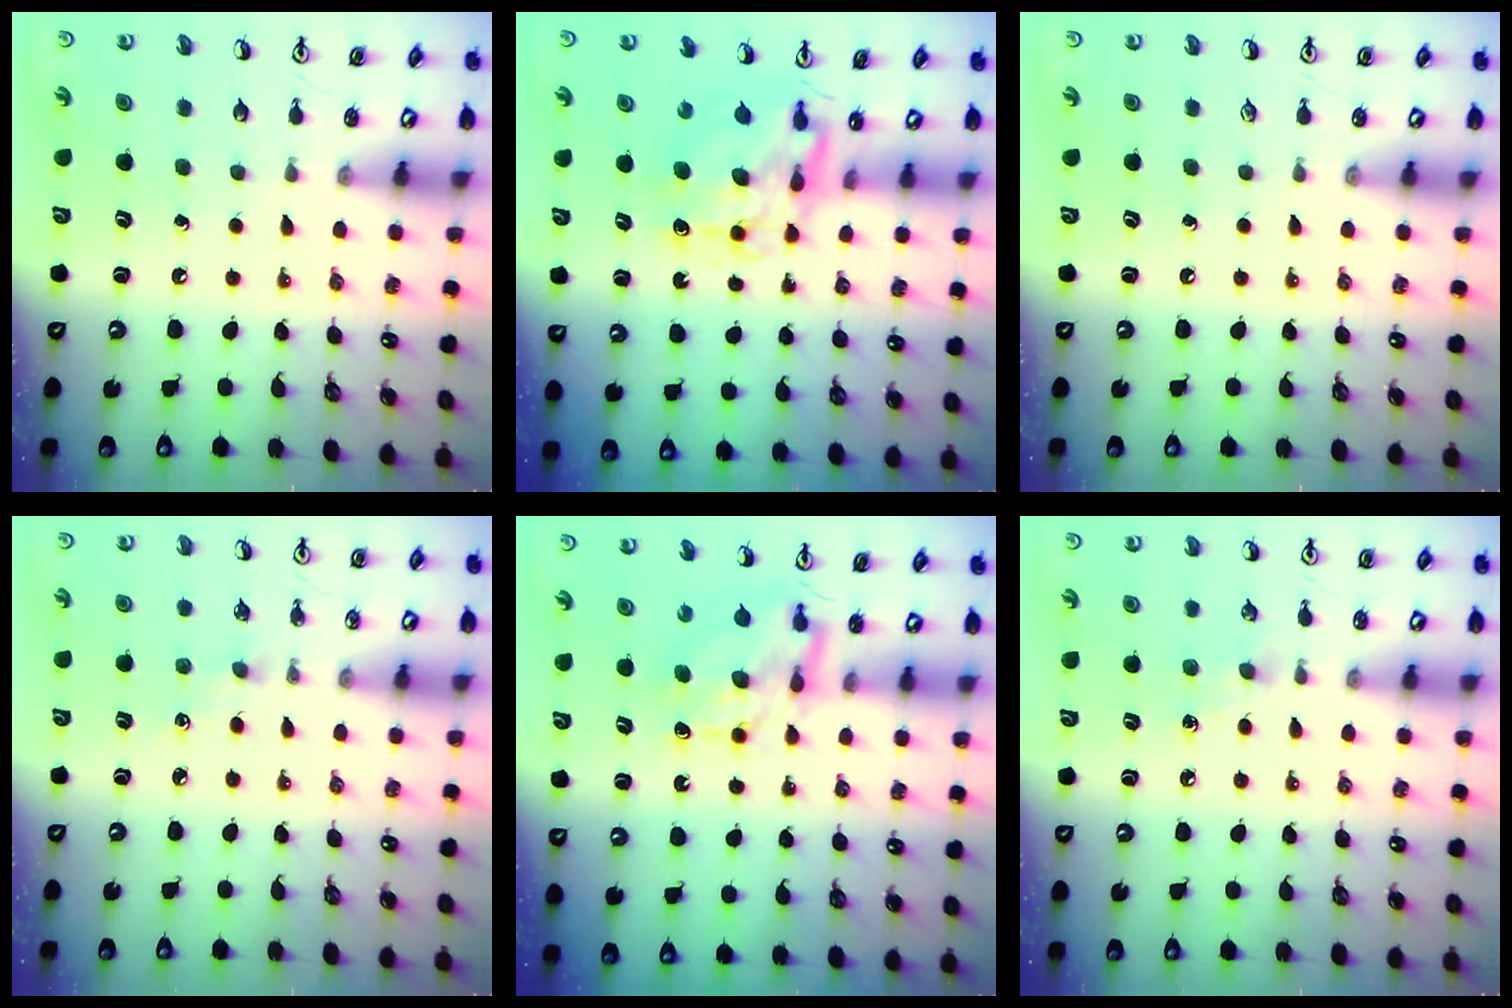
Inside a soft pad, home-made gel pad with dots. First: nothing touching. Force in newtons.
{"total": 9.1, "press": 9.0, "slide": 0.8}
{"total": 0.0}
{"total": 2.0, "press": 2.0, "slide": 0.3}
{"total": 7.0, "press": 7.0, "slide": 0.6}
{"total": 6.2, "press": 6.1, "slide": 0.7}